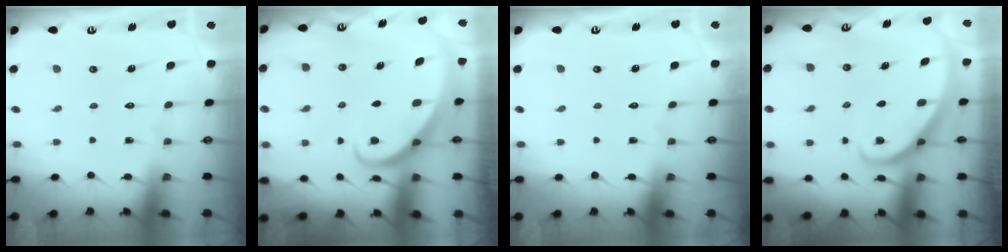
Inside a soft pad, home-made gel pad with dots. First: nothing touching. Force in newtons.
{"total": 2.6, "press": 2.6, "slide": 0.3}
{"total": 0.0}
{"total": 2.1, "press": 2.1, "slide": 0.2}